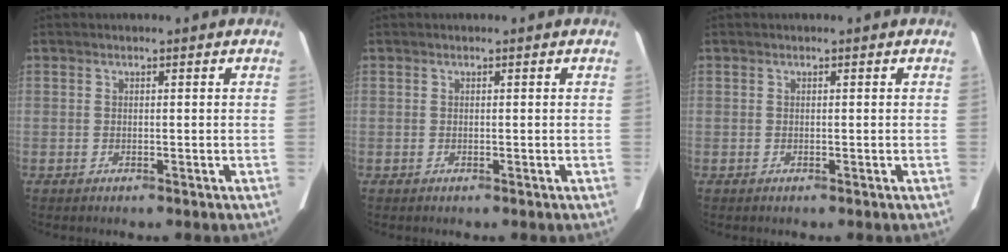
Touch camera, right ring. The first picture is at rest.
{"total": 0.0}
{"total": 0.0}